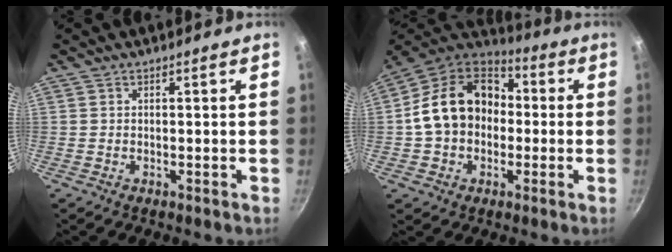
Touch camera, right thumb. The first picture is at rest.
{"total": 17.7, "force": [0.1, 13.7, 11.3], "torque": [-0.167, 0.042, -0.010]}